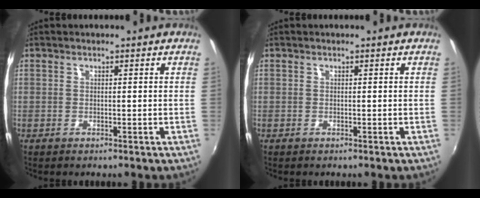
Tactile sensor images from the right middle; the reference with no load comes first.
{"total": 0.0}